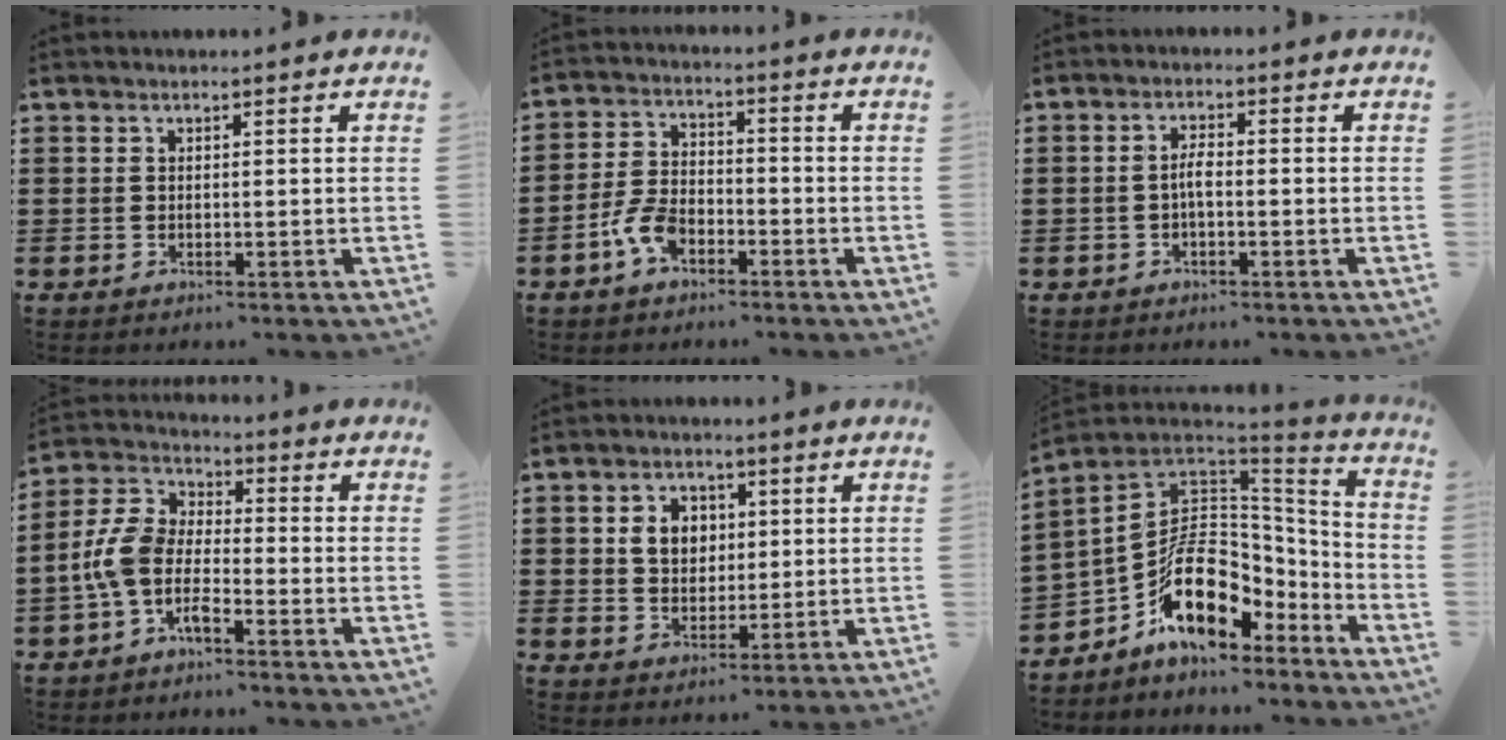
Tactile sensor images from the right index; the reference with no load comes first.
{"total": 5.9, "force": [-3.2, 3.1, 3.9], "torque": [-0.100, 0.001, -0.065]}
{"total": 2.2, "force": [-0.6, 0.9, 2.0], "torque": [-0.045, 0.000, -0.014]}
{"total": 6.7, "force": [-2.9, 3.3, 5.0], "torque": [-0.152, -0.014, -0.069]}
{"total": 5.0, "force": [1.2, 4.1, 2.7], "torque": [-0.060, 0.011, 0.017]}
{"total": 13.3, "force": [-4.4, 8.4, 9.3], "torque": [-0.184, 0.002, -0.084]}